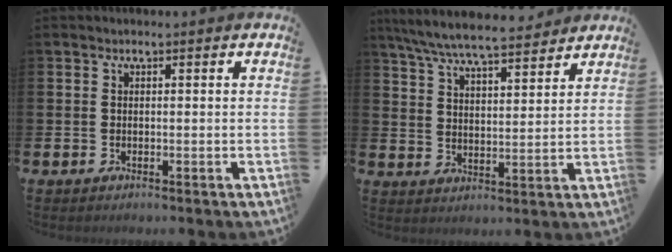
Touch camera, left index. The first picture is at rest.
{"total": 7.5, "force": [7.1, 0.8, 2.4], "torque": [-0.073, -0.036, 0.127]}